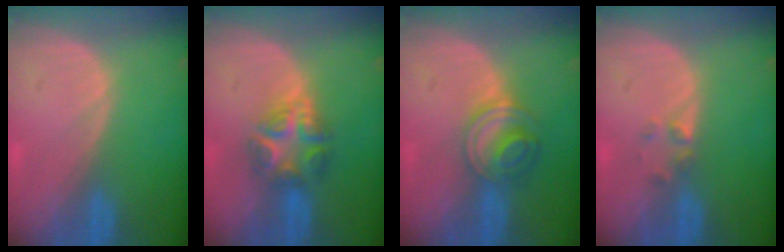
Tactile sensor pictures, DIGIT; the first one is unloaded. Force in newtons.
{"total": 6.3, "press": 6.1, "slide": 1.8}
{"total": 5.8, "press": 5.5, "slide": 1.9}
{"total": 1.6, "press": 1.4, "slide": 0.9}